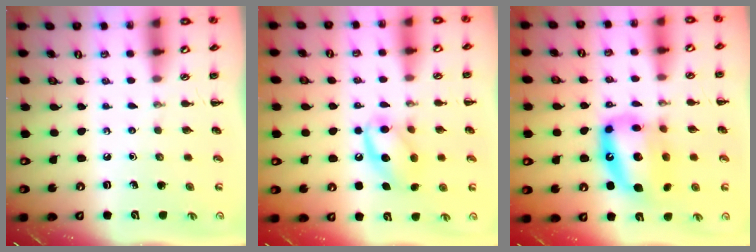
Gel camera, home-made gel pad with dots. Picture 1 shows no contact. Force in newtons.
{"total": 13.5, "press": 13.5, "slide": 1.4}
{"total": 15.4, "press": 14.9, "slide": 4.0}